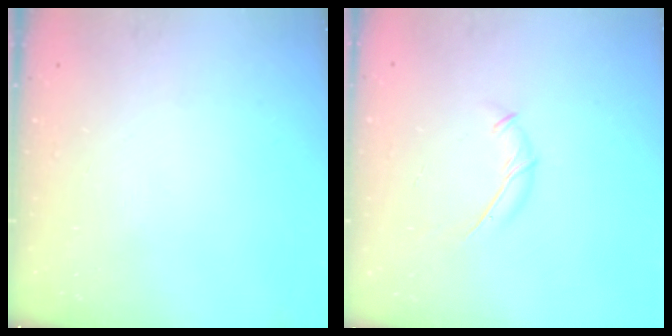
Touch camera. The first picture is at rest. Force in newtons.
{"total": 6.6, "press": 6.5, "slide": 1.4}